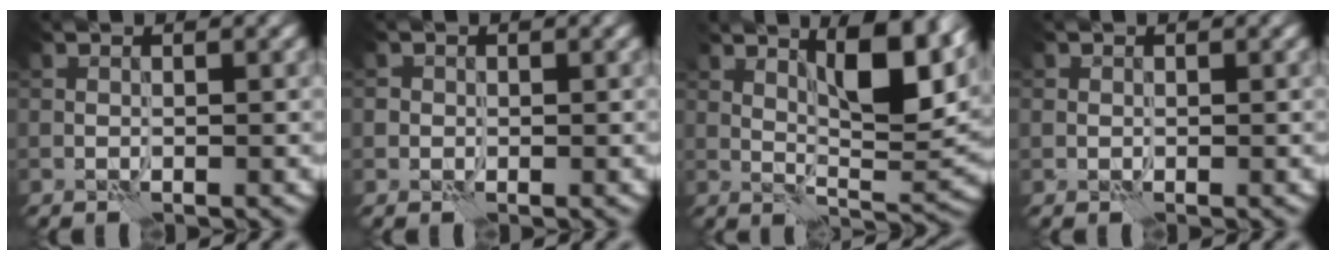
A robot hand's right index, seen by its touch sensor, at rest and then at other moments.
{"total": 0.8, "force": [0.1, 0.8, 0.0], "torque": [0.005, 0.000, -0.002]}
{"total": 8.0, "force": [3.7, 2.2, 6.7], "torque": [-0.104, -0.002, 0.063]}
{"total": 0.6, "force": [0.2, 0.5, 0.0], "torque": [0.002, -0.001, 0.002]}